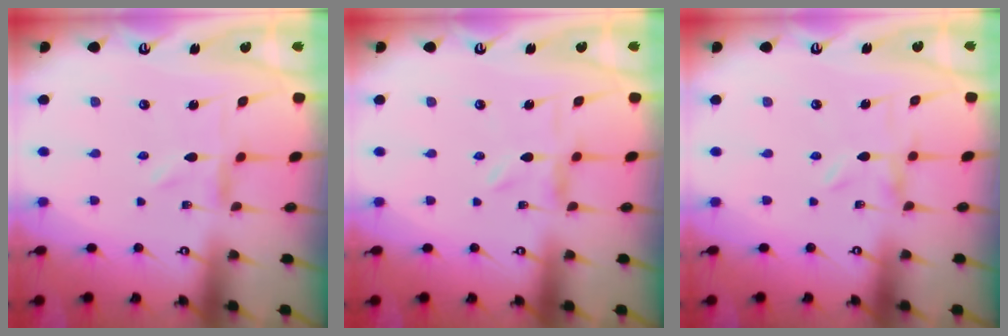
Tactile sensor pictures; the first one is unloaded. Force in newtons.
{"total": 1.2, "press": 1.2, "slide": 0.3}
{"total": 0.0}